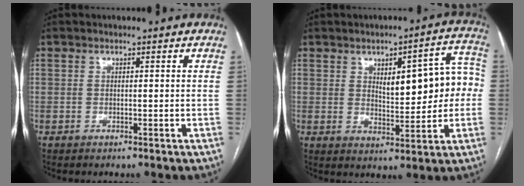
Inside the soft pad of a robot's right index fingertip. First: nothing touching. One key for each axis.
{"total": 11.6, "fx": 1.3, "fy": 4.1, "fz": 10.8, "tx": -0.133, "ty": 0.033, "tz": 0.025}